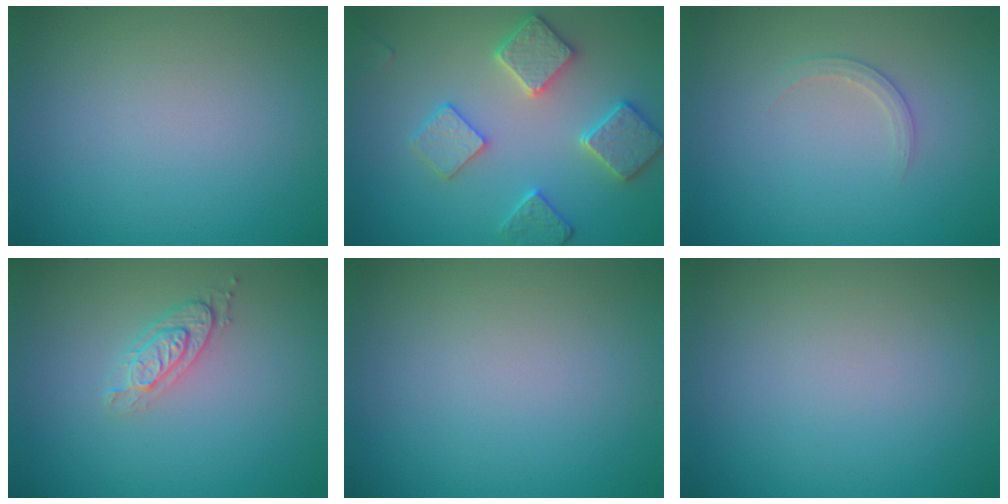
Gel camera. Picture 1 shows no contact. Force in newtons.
{"total": 4.2, "press": 4.1, "slide": 0.9}
{"total": 1.3, "press": 1.3, "slide": 0.1}
{"total": 2.1, "press": 2.0, "slide": 0.7}
{"total": 0.0}
{"total": 0.0}